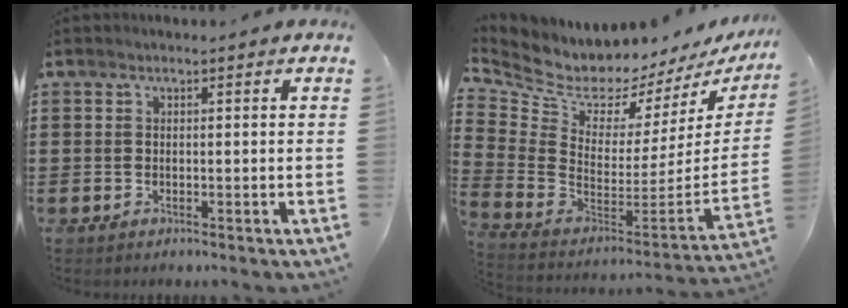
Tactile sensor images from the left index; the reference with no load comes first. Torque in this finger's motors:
{"motor_torque": [1.91, 0.23, 0.49, 0.08]}